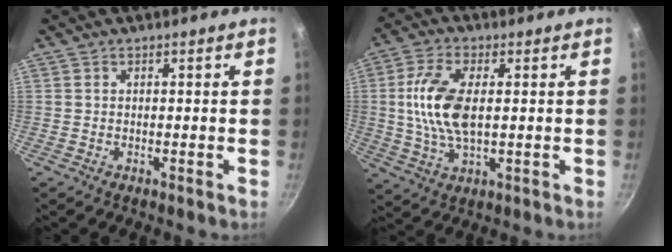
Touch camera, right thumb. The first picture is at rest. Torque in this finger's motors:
{"motor_torque": [1.56, 1.33, 1.12, -0.71, 0.52]}